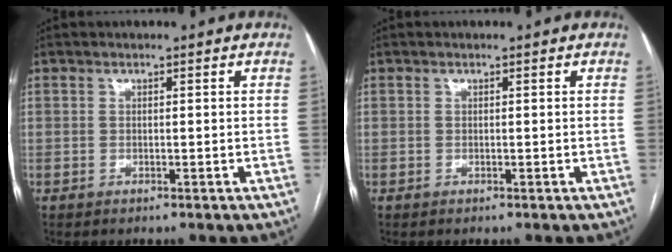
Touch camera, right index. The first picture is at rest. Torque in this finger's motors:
{"motor_torque": [-0.06, 0.09, 0.00, 0.00]}